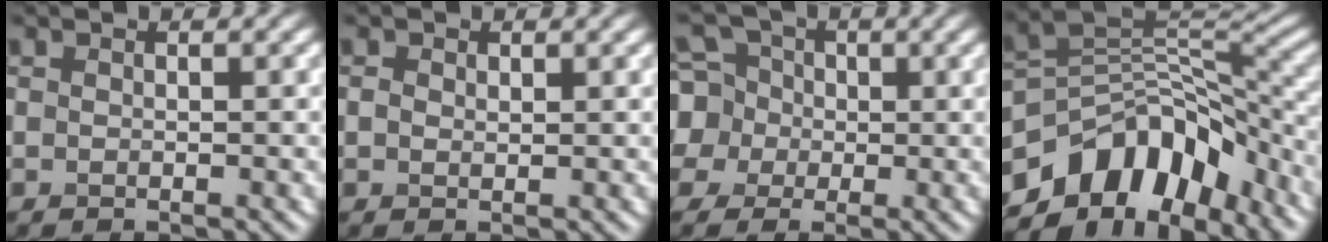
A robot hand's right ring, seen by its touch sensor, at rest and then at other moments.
{"total": 0.8, "force": [0.4, 0.6, 0.4], "torque": [-0.010, -0.002, 0.005]}
{"total": 6.9, "force": [0.9, 6.4, 2.4], "torque": [-0.061, 0.038, -0.018]}
{"total": 10.3, "force": [-5.8, 6.8, 5.3], "torque": [-0.079, 0.015, -0.108]}